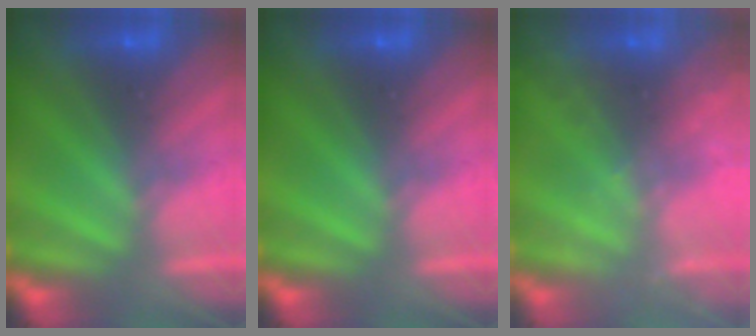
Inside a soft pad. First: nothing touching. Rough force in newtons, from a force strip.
{"total": 0.0}
{"total": 2.3}